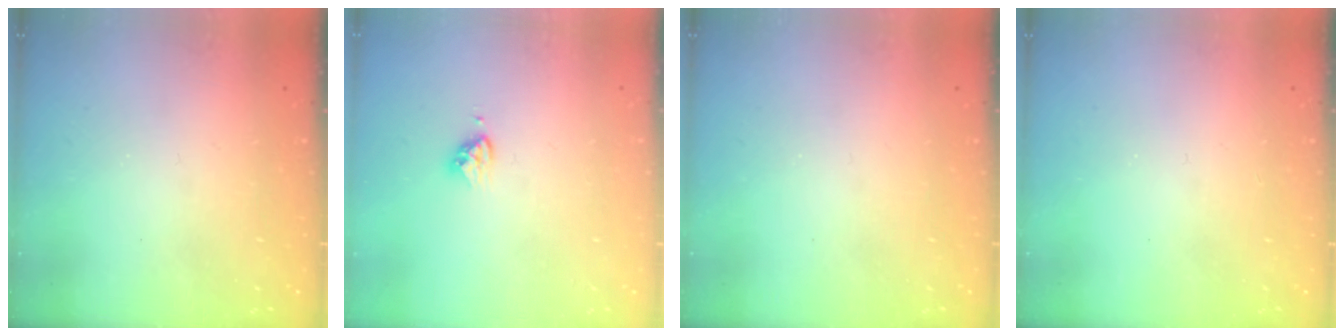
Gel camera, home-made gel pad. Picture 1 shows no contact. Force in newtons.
{"total": 3.6, "press": 3.5, "slide": 0.7}
{"total": 0.0}
{"total": 0.0}